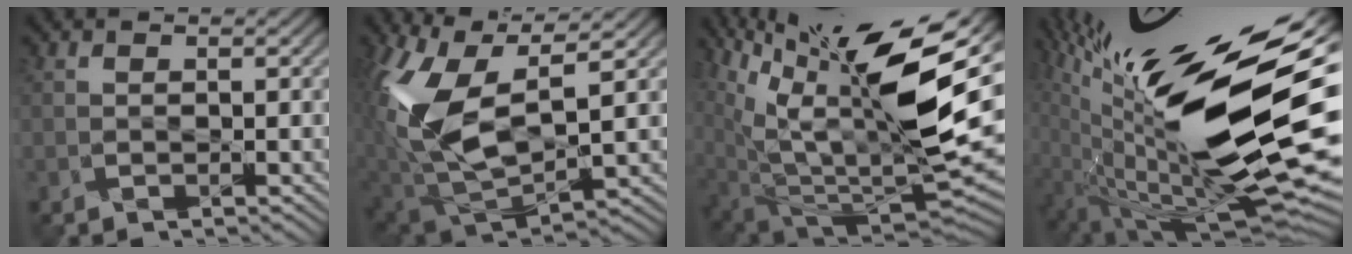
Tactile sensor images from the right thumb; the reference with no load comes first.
{"total": 13.9, "force": [3.8, 6.9, 11.5], "torque": [-0.267, -0.012, 0.087]}
{"total": 18.0, "force": [9.8, 4.5, 14.4], "torque": [-0.256, 0.012, 0.170]}
{"total": 20.1, "force": [4.9, 6.1, 18.5], "torque": [-0.314, 0.003, 0.091]}